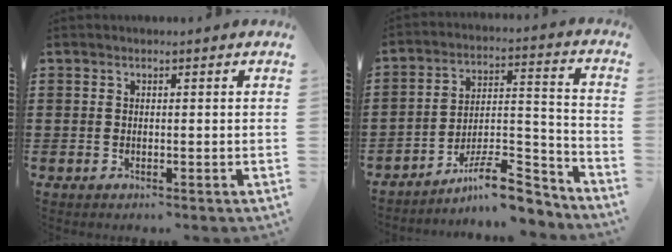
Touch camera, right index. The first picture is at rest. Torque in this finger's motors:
{"motor_torque": [1.11, 1.03, 0.24, 0.01]}